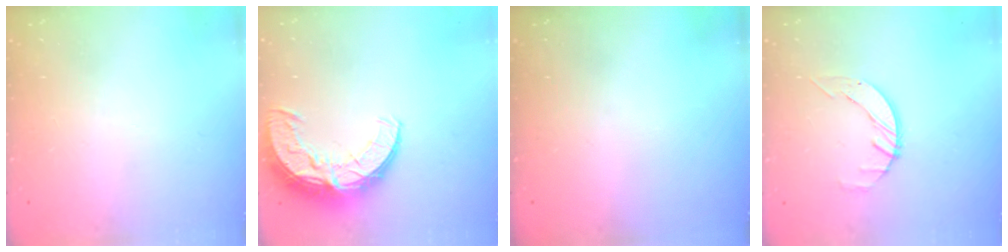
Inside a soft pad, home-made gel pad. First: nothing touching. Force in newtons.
{"total": 12.7, "press": 12.6, "slide": 1.1}
{"total": 0.0}
{"total": 2.4, "press": 2.4, "slide": 0.1}